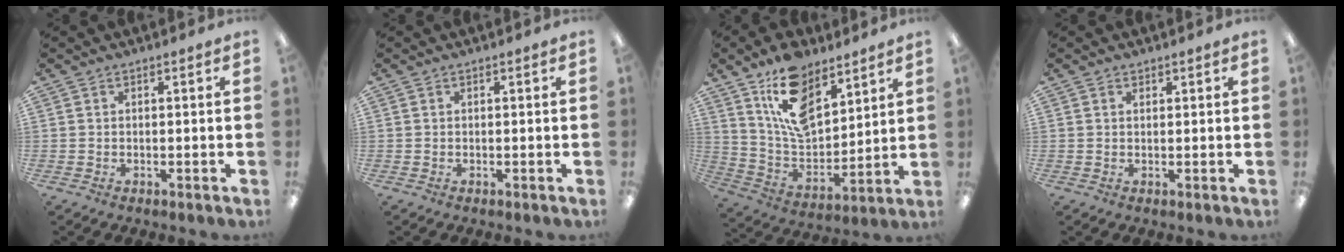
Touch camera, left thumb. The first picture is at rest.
{"total": 0.0}
{"total": 15.4, "force": [10.1, 8.3, 8.2], "torque": [-0.146, -0.051, 0.189]}
{"total": 0.7, "force": [0.6, 0.4, 0.2], "torque": [0.004, -0.002, 0.009]}